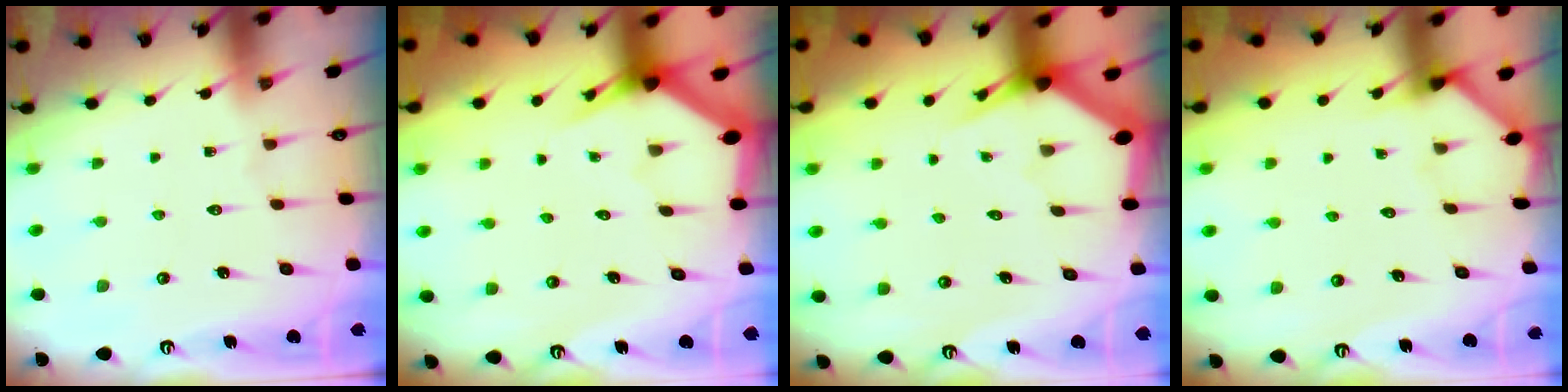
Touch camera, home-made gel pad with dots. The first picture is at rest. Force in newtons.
{"total": 2.9, "press": 2.9, "slide": 0.0}
{"total": 2.9, "press": 2.9, "slide": 0.1}
{"total": 1.7, "press": 1.6, "slide": 0.2}